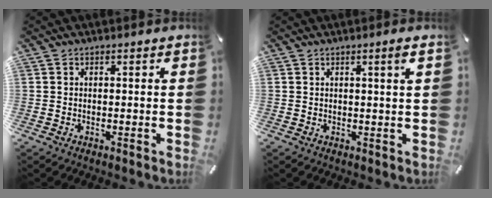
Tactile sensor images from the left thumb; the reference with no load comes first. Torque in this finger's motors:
{"motor_torque": [-0.02, -0.15, -0.05, -0.05, 0.02]}